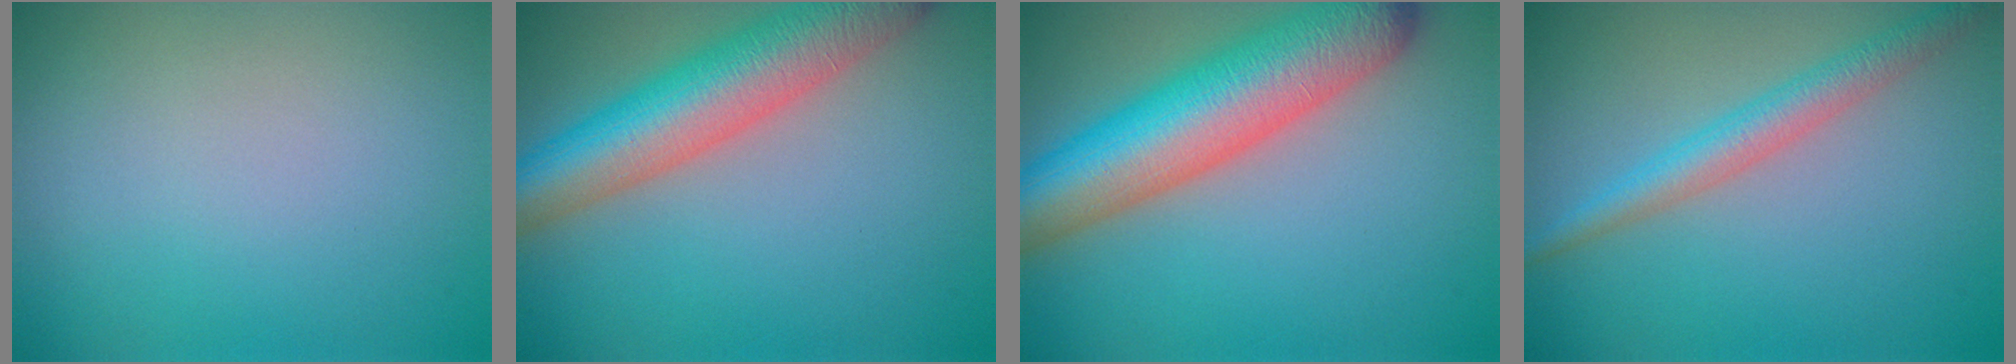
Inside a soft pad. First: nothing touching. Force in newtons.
{"total": 8.6, "press": 8.6, "slide": 0.2}
{"total": 10.4, "press": 10.4, "slide": 0.4}
{"total": 3.2, "press": 3.2, "slide": 0.1}